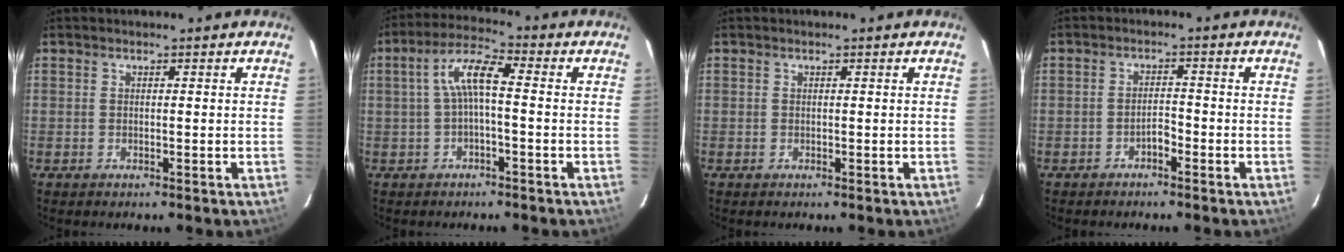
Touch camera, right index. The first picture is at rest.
{"total": 6.3, "force": [-0.5, 1.6, 6.1], "torque": [-0.130, 0.019, -0.007]}
{"total": 0.0}
{"total": 2.0, "force": [-1.6, 0.7, 1.0], "torque": [-0.018, 0.007, -0.027]}